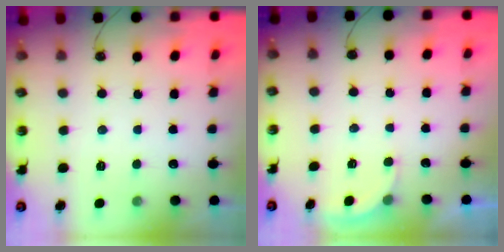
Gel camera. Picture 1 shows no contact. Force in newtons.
{"total": 2.5, "press": 2.4, "slide": 0.4}